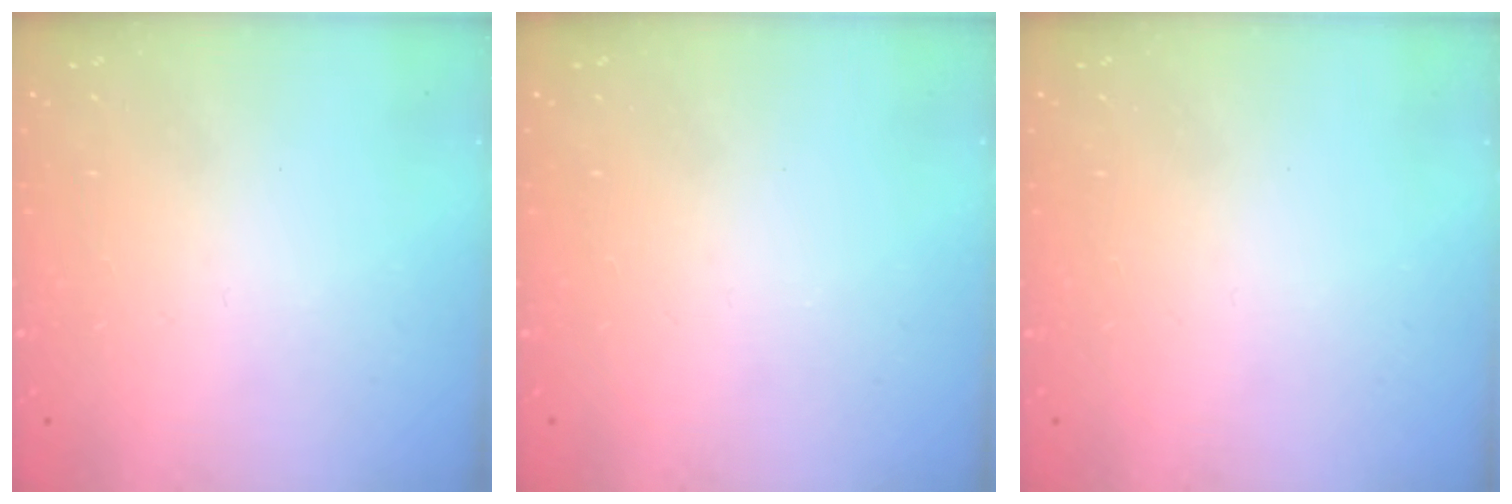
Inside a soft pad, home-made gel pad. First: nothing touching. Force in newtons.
{"total": 0.0}
{"total": 0.0}